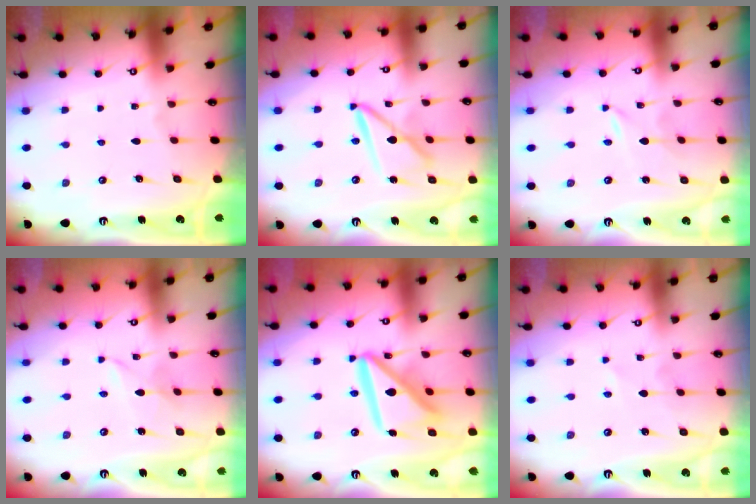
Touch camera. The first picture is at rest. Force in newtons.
{"total": 10.8, "press": 10.7, "slide": 1.0}
{"total": 0.0}
{"total": 1.7, "press": 1.6, "slide": 0.2}
{"total": 16.0, "press": 15.9, "slide": 2.0}
{"total": 0.9, "press": 0.9, "slide": 0.2}